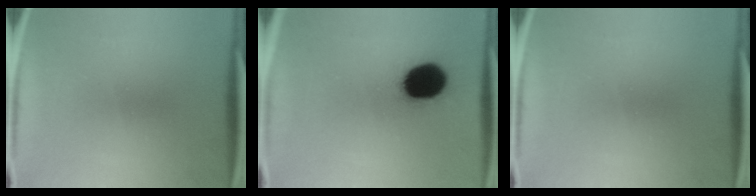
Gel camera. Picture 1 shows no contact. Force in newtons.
{"total": 18.9}
{"total": 0.0}